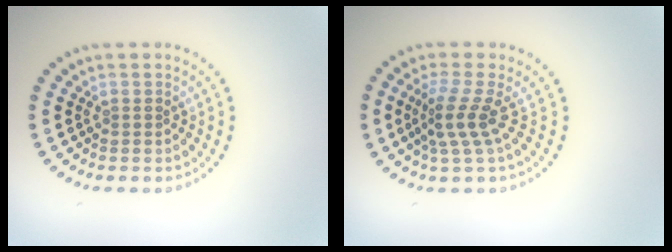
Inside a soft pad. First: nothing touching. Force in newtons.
{"total": 2.9, "press": 1.9, "slide": 2.2}